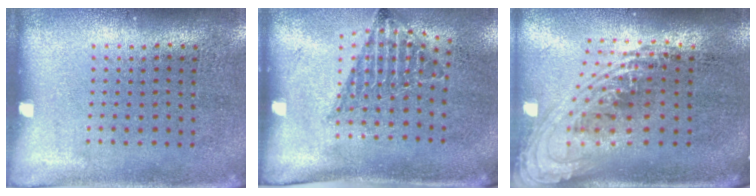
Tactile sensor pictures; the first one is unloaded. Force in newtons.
{"total": 1.3, "press": 1.1, "slide": 0.7}
{"total": 2.4, "press": 1.7, "slide": 1.7}